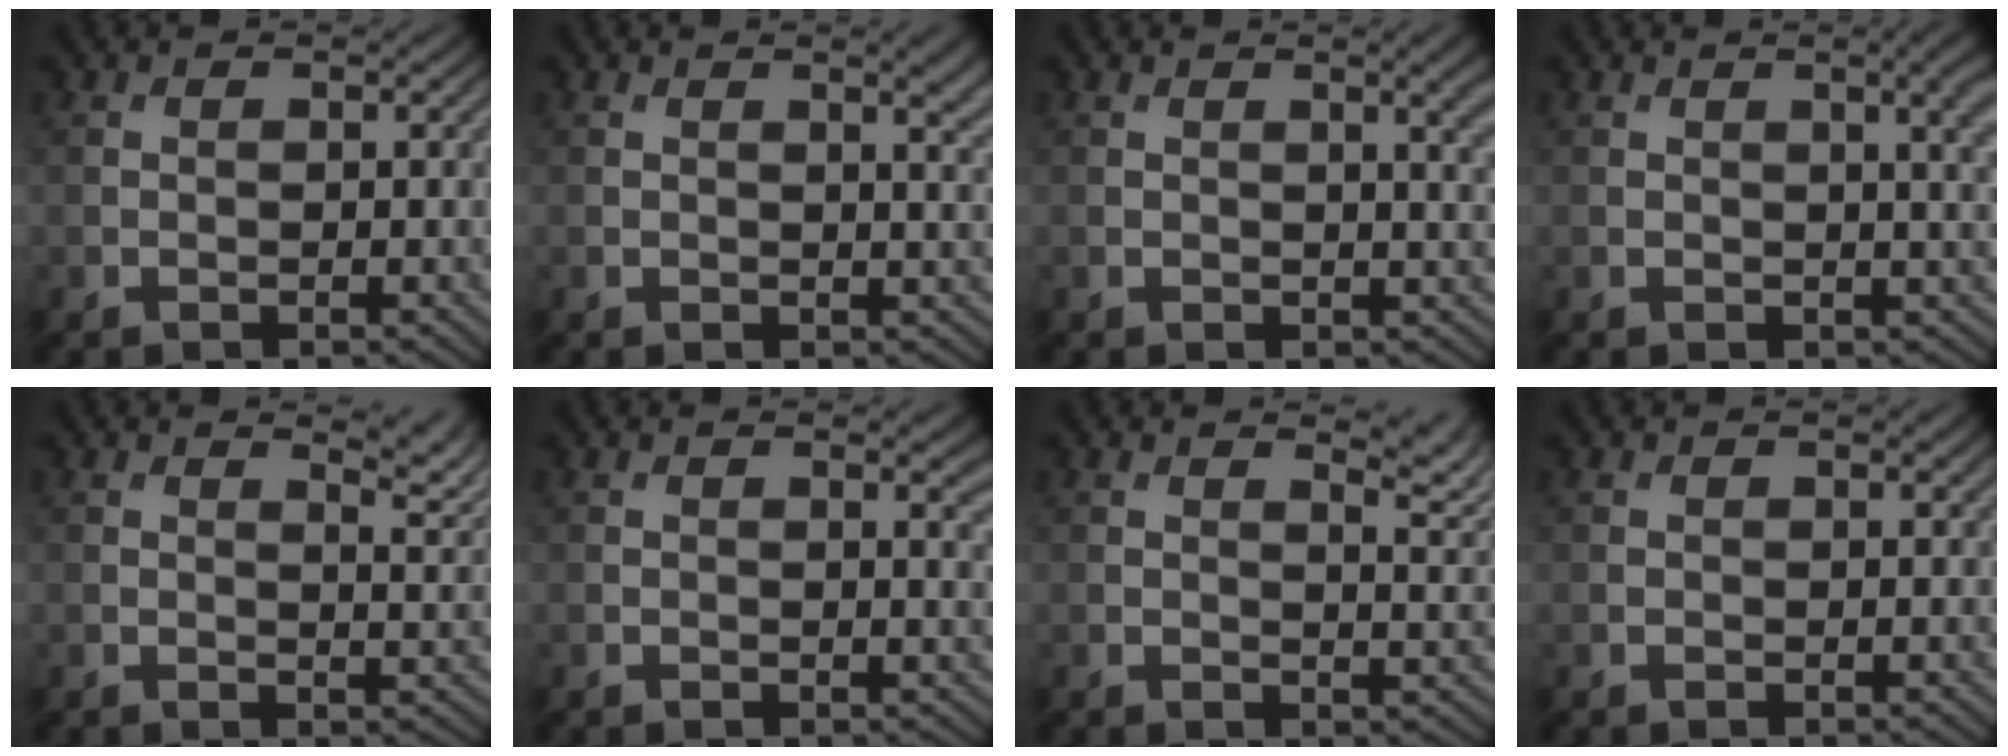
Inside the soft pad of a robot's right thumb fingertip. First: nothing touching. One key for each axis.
{"total": 3.3, "fx": 1.4, "fy": 0.9, "fz": 2.8, "tx": -0.036, "ty": 0.002, "tz": 0.019}
{"total": 3.5, "fx": 1.2, "fy": 0.8, "fz": 3.2, "tx": -0.042, "ty": 0.005, "tz": 0.018}
{"total": 4.2, "fx": 1.3, "fy": 1.0, "fz": 3.8, "tx": -0.051, "ty": 0.007, "tz": 0.016}
{"total": 3.8, "fx": 2.8, "fy": 1.0, "fz": 2.3, "tx": -0.036, "ty": -0.003, "tz": 0.045}
{"total": 2.0, "fx": 0.7, "fy": 0.4, "fz": 1.9, "tx": -0.027, "ty": -0.002, "tz": 0.011}
{"total": 4.0, "fx": 2.8, "fy": 1.0, "fz": 2.7, "tx": -0.041, "ty": -0.001, "tz": 0.047}
{"total": 0.0}